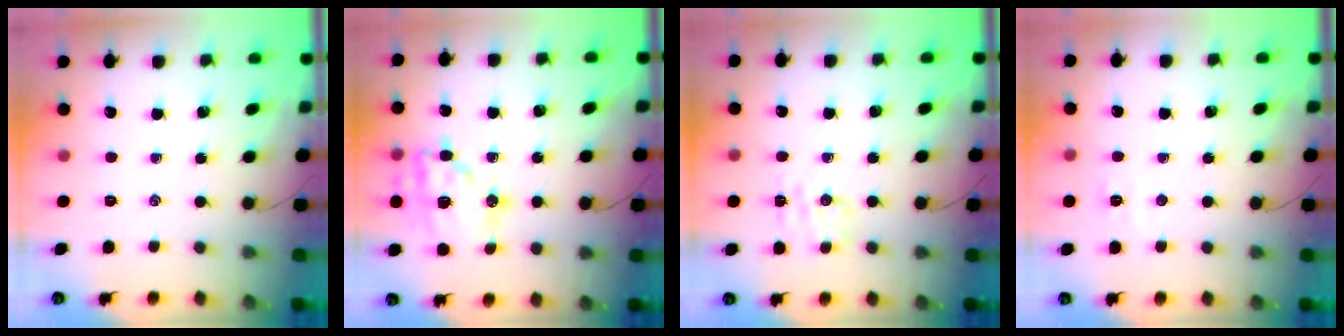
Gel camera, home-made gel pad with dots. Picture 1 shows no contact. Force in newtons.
{"total": 16.1, "press": 15.9, "slide": 2.5}
{"total": 5.3, "press": 5.2, "slide": 1.2}
{"total": 2.4, "press": 2.3, "slide": 0.8}